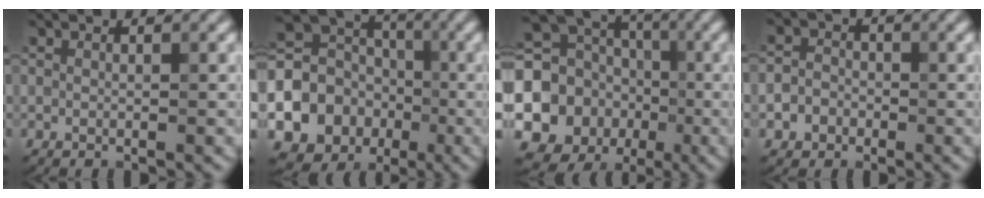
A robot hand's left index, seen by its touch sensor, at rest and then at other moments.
{"total": 15.7, "force": [-3.9, 14.4, 4.9], "torque": [-0.119, -0.007, -0.091]}
{"total": 15.5, "force": [-1.8, 14.2, 5.8], "torque": [-0.123, -0.005, -0.054]}
{"total": 2.5, "force": [-1.0, 2.2, 0.7], "torque": [0.011, 0.001, -0.026]}